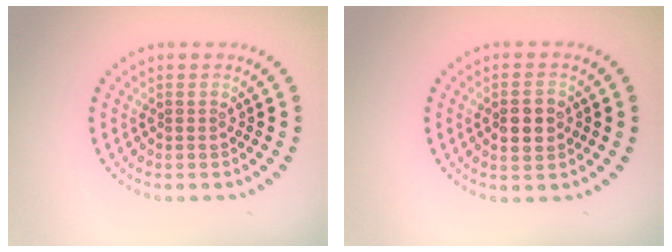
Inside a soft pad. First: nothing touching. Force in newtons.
{"total": 2.9, "press": 2.9, "slide": 0.0}